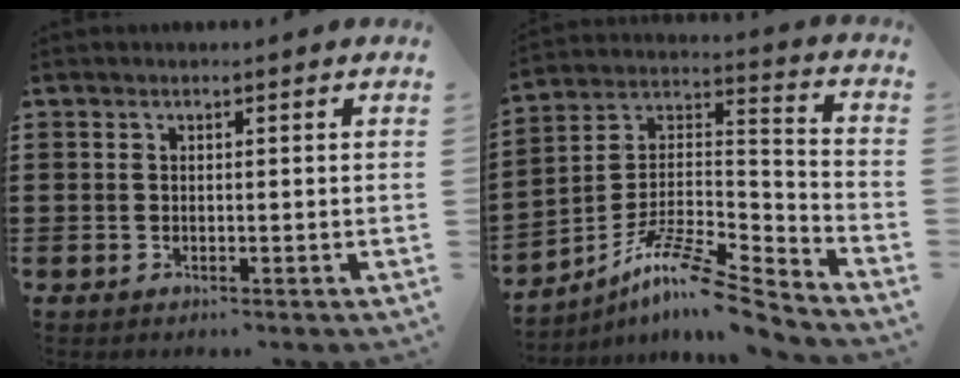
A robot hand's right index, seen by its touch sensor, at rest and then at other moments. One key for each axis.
{"total": 10.0, "fx": -8.2, "fy": 1.4, "fz": 5.5, "tx": -0.107, "ty": 0.006, "tz": -0.165}